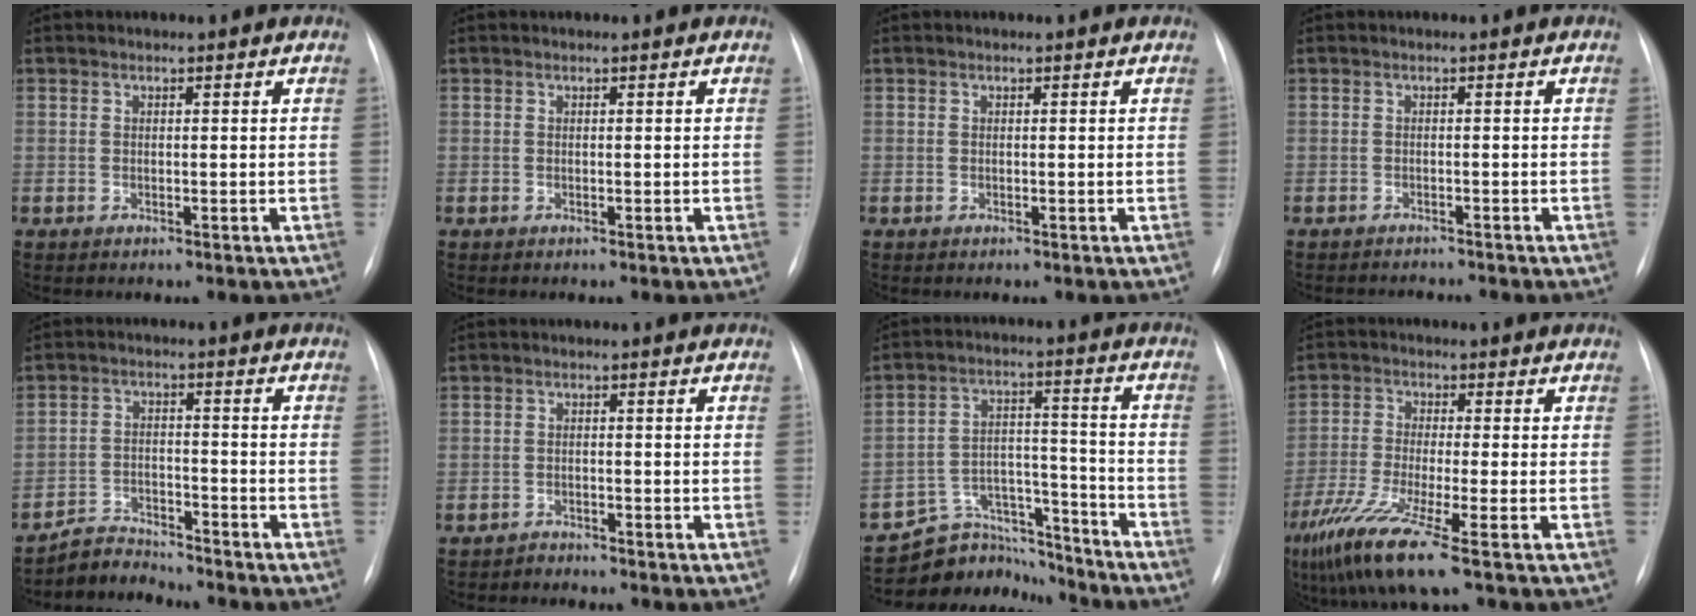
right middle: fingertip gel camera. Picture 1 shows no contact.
{"total": 0.0}
{"total": 0.0}
{"total": 3.0, "force": [-3.0, 0.0, 0.2], "torque": [0.000, -0.006, -0.041]}
{"total": 5.1, "force": [-5.0, 0.5, -0.8], "torque": [0.012, -0.002, -0.087]}
{"total": 1.4, "force": [-1.3, 0.2, -0.6], "torque": [0.012, -0.004, -0.023]}
{"total": 11.2, "force": [-10.7, 3.5, -0.4], "torque": [0.016, 0.054, -0.175]}
{"total": 10.0, "force": [-5.9, -0.7, 8.1], "torque": [-0.166, -0.036, -0.115]}